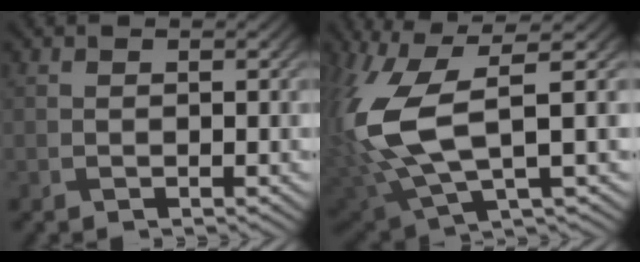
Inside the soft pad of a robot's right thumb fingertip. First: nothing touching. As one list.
[{"total": 12.7, "force": [1.5, 5.0, 11.6], "torque": [-0.297, -0.006, 0.037]}]